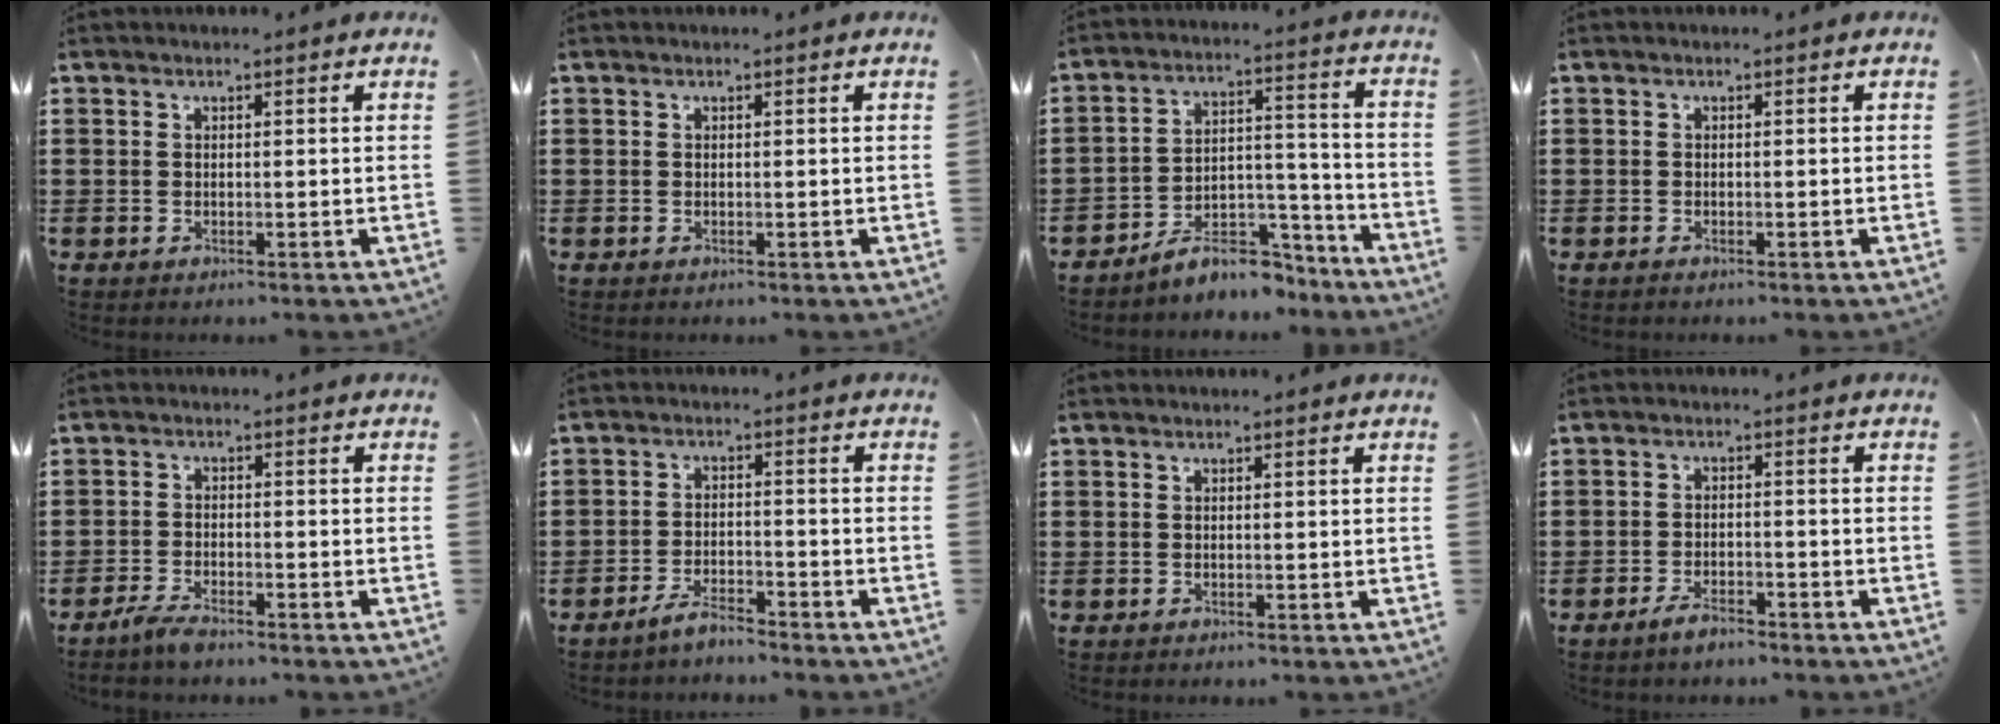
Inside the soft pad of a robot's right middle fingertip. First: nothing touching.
{"total": 0.0}
{"total": 8.2, "force": [-7.4, 2.5, 2.5], "torque": [-0.036, 0.025, -0.139]}
{"total": 0.0}
{"total": 2.7, "force": [-2.2, 0.4, 1.6], "torque": [-0.042, -0.001, -0.046]}
{"total": 3.6, "force": [-3.4, 0.4, 1.2], "torque": [-0.028, 0.006, -0.070]}
{"total": 0.0}
{"total": 2.8, "force": [-2.3, 0.6, 1.5], "torque": [-0.031, 0.004, -0.046]}